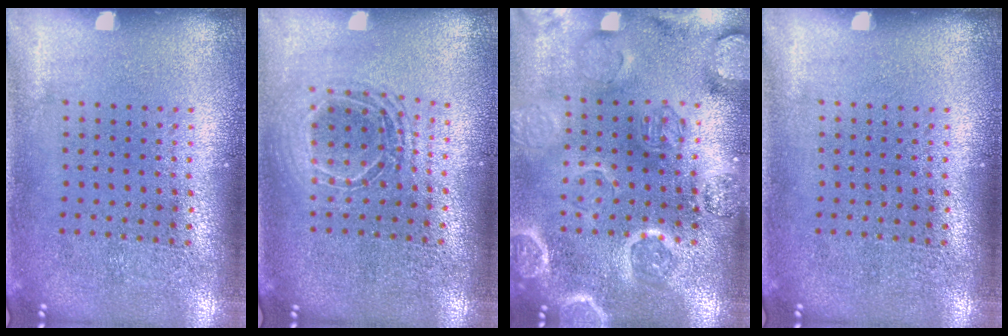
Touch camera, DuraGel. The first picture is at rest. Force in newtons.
{"total": 1.8, "press": 1.5, "slide": 1.0}
{"total": 3.4, "press": 3.3, "slide": 0.8}
{"total": 0.0}